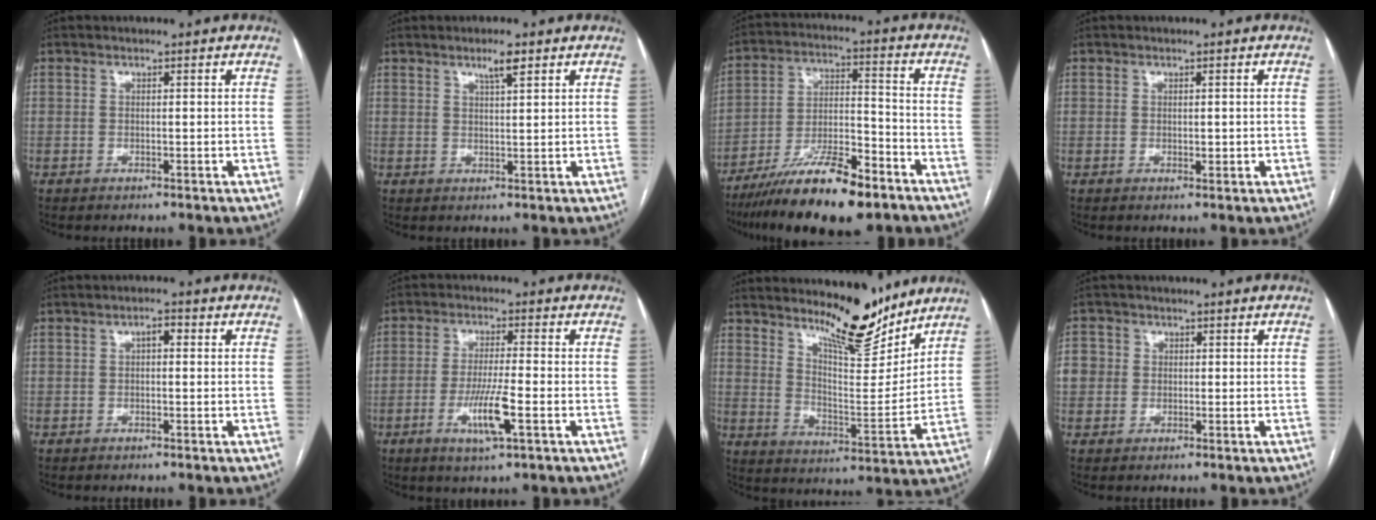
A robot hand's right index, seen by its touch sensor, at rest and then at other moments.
{"total": 2.9, "force": [1.9, 0.2, 2.2], "torque": [-0.041, -0.001, 0.033]}
{"total": 15.9, "force": [-11.0, 3.5, 10.9], "torque": [-0.200, -0.012, -0.192]}
{"total": 1.1, "force": [-0.1, 0.7, 0.9], "torque": [-0.008, -0.001, 0.000]}
{"total": 1.7, "force": [0.3, 0.8, 1.5], "torque": [-0.023, 0.009, 0.003]}
{"total": 7.4, "force": [-2.7, 0.3, 6.8], "torque": [-0.132, -0.013, -0.049]}
{"total": 11.4, "force": [9.8, 2.1, 5.3], "torque": [-0.084, -0.027, 0.164]}
{"total": 4.3, "force": [0.2, 4.1, 1.0], "torque": [-0.021, 0.018, 0.004]}